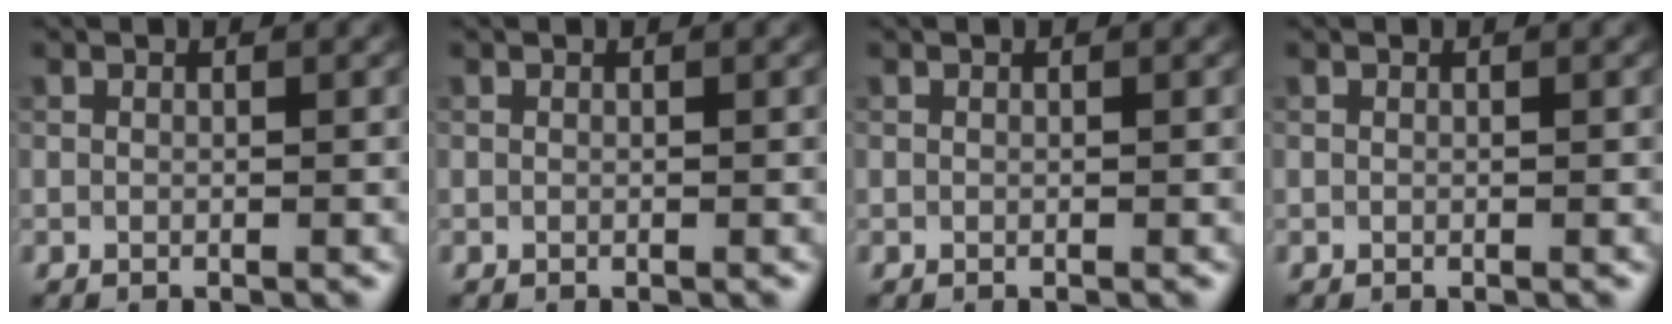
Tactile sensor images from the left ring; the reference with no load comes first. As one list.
[{"total": 0.0}, {"total": 0.0}, {"total": 0.0}]